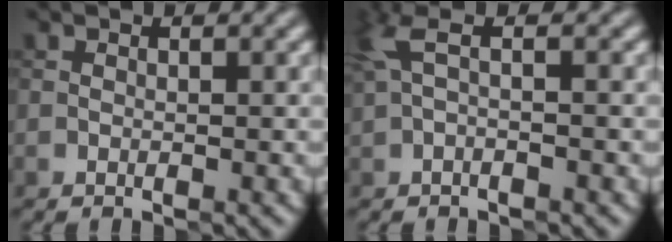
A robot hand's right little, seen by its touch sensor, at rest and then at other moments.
{"total": 2.4, "force": [0.5, 0.5, 2.3], "torque": [-0.051, 0.007, 0.008]}